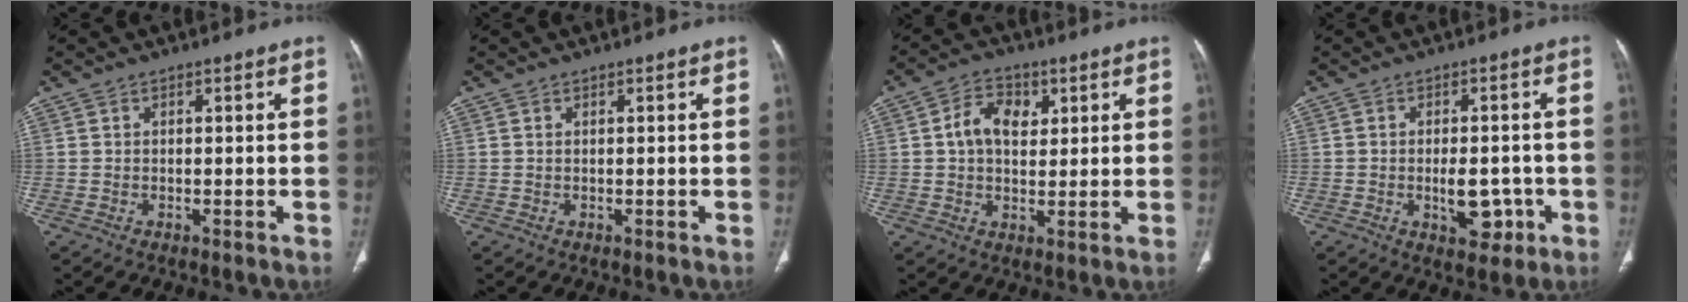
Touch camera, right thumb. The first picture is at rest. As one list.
[{"total": 0.0}, {"total": 8.1, "force": [2.2, 5.6, 5.4], "torque": [-0.066, 0.001, 0.034]}, {"total": 6.6, "force": [-1.9, 3.8, 5.0], "torque": [-0.053, 0.009, -0.019]}]